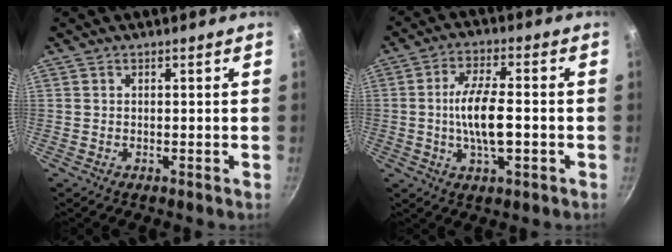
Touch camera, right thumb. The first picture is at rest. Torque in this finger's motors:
{"motor_torque": [1.07, 0.94, 1.73, -1.04, 0.71]}